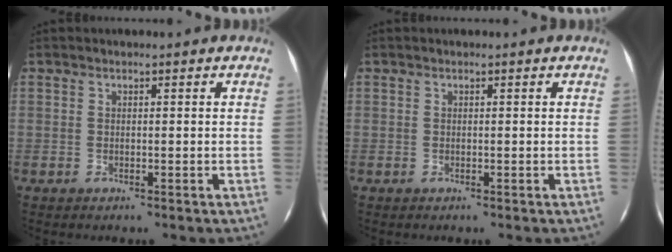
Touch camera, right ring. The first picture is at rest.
{"total": 0.0}